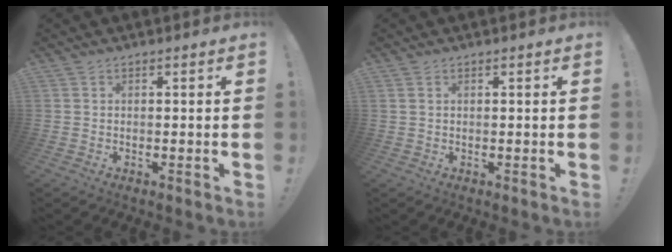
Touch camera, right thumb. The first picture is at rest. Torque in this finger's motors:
{"motor_torque": [-0.19, -0.17, 0.21, -0.10, 0.08]}